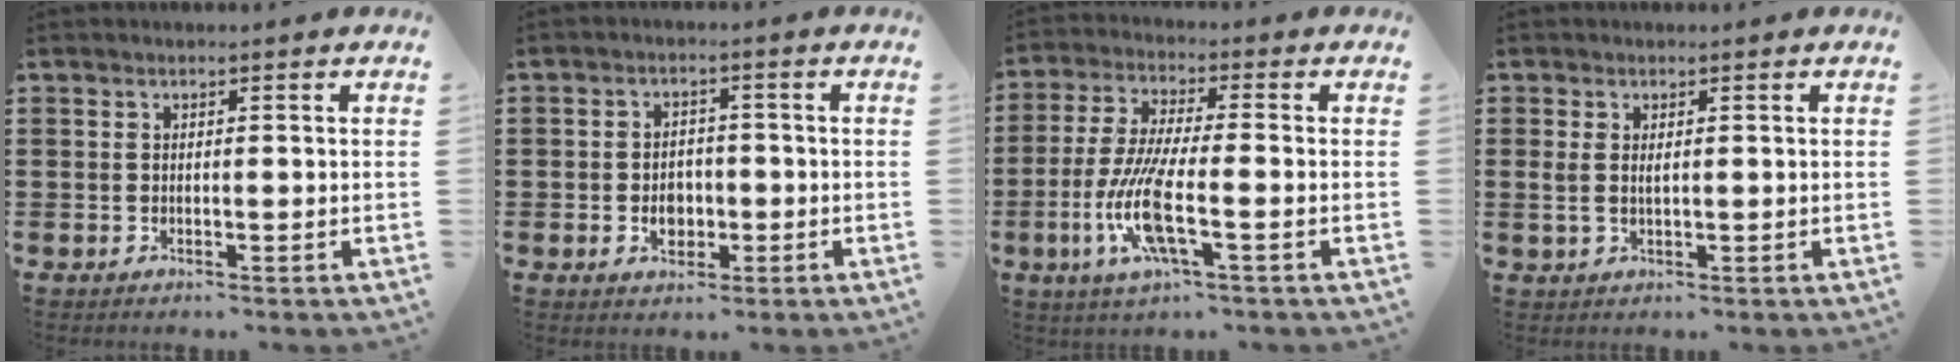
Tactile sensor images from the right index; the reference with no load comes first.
{"total": 3.6, "force": [-0.9, 2.8, 2.1], "torque": [-0.037, 0.001, -0.020]}
{"total": 10.5, "force": [-3.4, 2.6, 9.6], "torque": [-0.217, -0.019, -0.070]}
{"total": 1.8, "force": [0.3, 0.8, 1.5], "torque": [-0.032, 0.004, 0.005]}